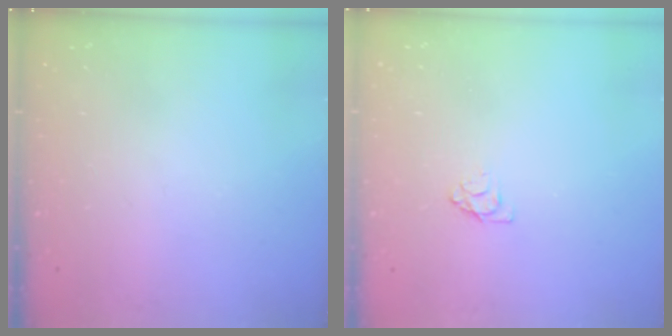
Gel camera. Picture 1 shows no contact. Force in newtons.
{"total": 3.7, "press": 3.7, "slide": 0.4}